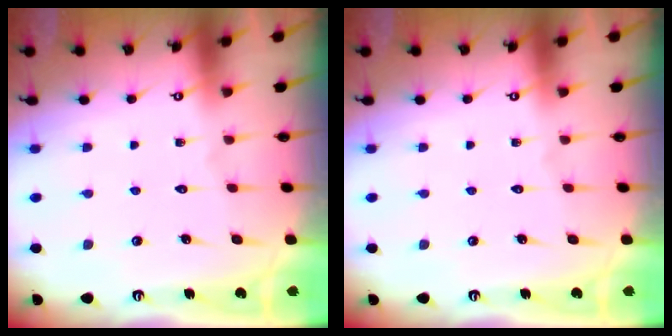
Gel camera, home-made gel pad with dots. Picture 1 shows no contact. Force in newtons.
{"total": 0.0}